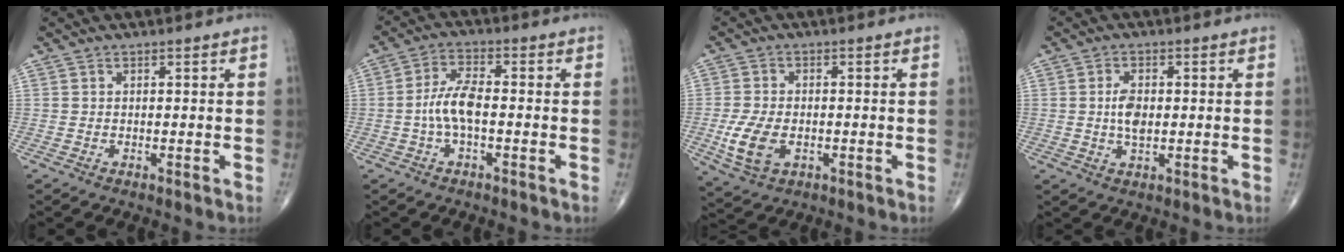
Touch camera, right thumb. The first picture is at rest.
{"total": 6.4, "force": [-1.1, 2.5, 5.8], "torque": [-0.123, 0.020, -0.026]}
{"total": 8.0, "force": [-1.9, 4.9, 6.1], "torque": [-0.126, -0.002, -0.028]}
{"total": 4.2, "force": [0.1, 2.3, 3.6], "torque": [-0.063, -0.002, 0.001]}